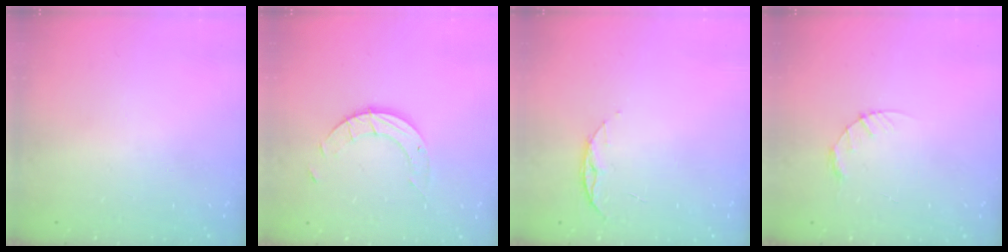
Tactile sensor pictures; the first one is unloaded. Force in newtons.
{"total": 5.6, "press": 5.6, "slide": 0.1}
{"total": 5.5, "press": 5.5, "slide": 0.6}
{"total": 3.4, "press": 3.4, "slide": 0.4}